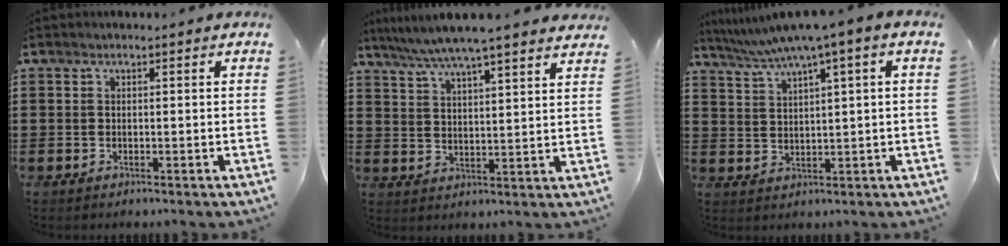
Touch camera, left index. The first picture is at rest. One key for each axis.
{"total": 6.1, "fx": 5.4, "fy": -0.3, "fz": 2.7, "tx": -0.071, "ty": -0.023, "tz": 0.094}
{"total": 4.8, "fx": 3.1, "fy": -0.2, "fz": 3.7, "tx": -0.079, "ty": -0.011, "tz": 0.048}